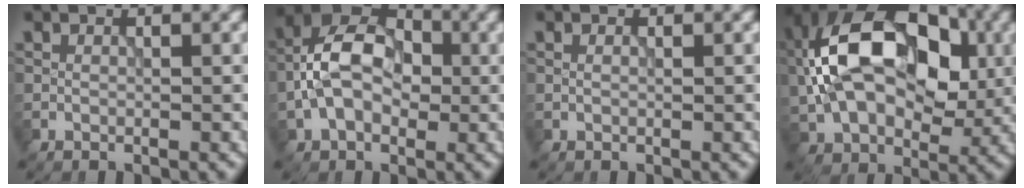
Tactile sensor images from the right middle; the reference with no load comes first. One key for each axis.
{"total": 7.7, "fx": -0.8, "fy": 5.1, "fz": 5.8, "tx": -0.104, "ty": 0.023, "tz": -0.023}
{"total": 0.6, "fx": 0.3, "fy": 0.3, "fz": 0.5, "tx": -0.007, "ty": -0.004, "tz": 0.004}
{"total": 15.5, "fx": 1.8, "fy": 9.9, "fz": 11.8, "tx": -0.205, "ty": 0.022, "tz": 0.016}